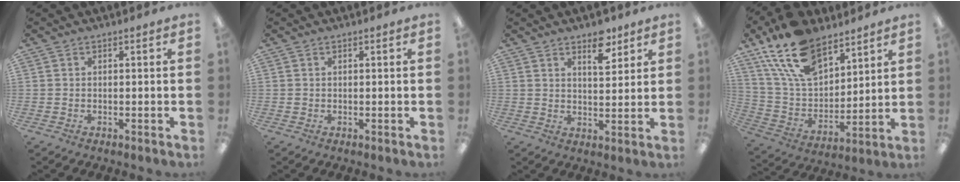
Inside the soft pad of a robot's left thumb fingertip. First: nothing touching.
{"total": 0.6, "force": [0.2, 0.5, 0.1], "torque": [-0.004, 0.005, 0.003]}
{"total": 7.0, "force": [4.9, 3.2, 3.8], "torque": [-0.032, -0.030, 0.080]}
{"total": 19.5, "force": [13.2, 10.1, 10.1], "torque": [-0.201, -0.053, 0.245]}